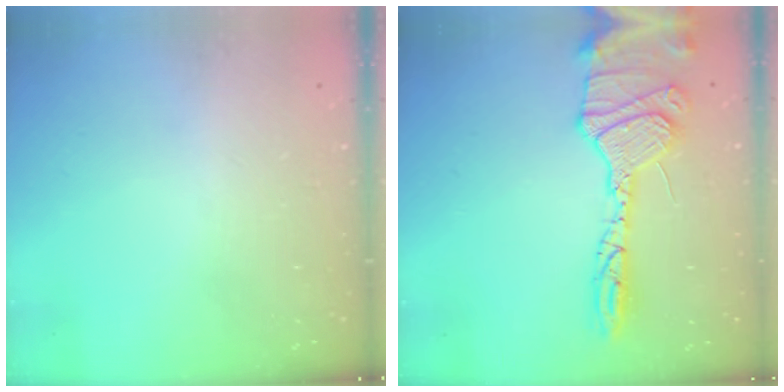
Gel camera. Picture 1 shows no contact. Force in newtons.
{"total": 17.9, "press": 17.7, "slide": 2.5}